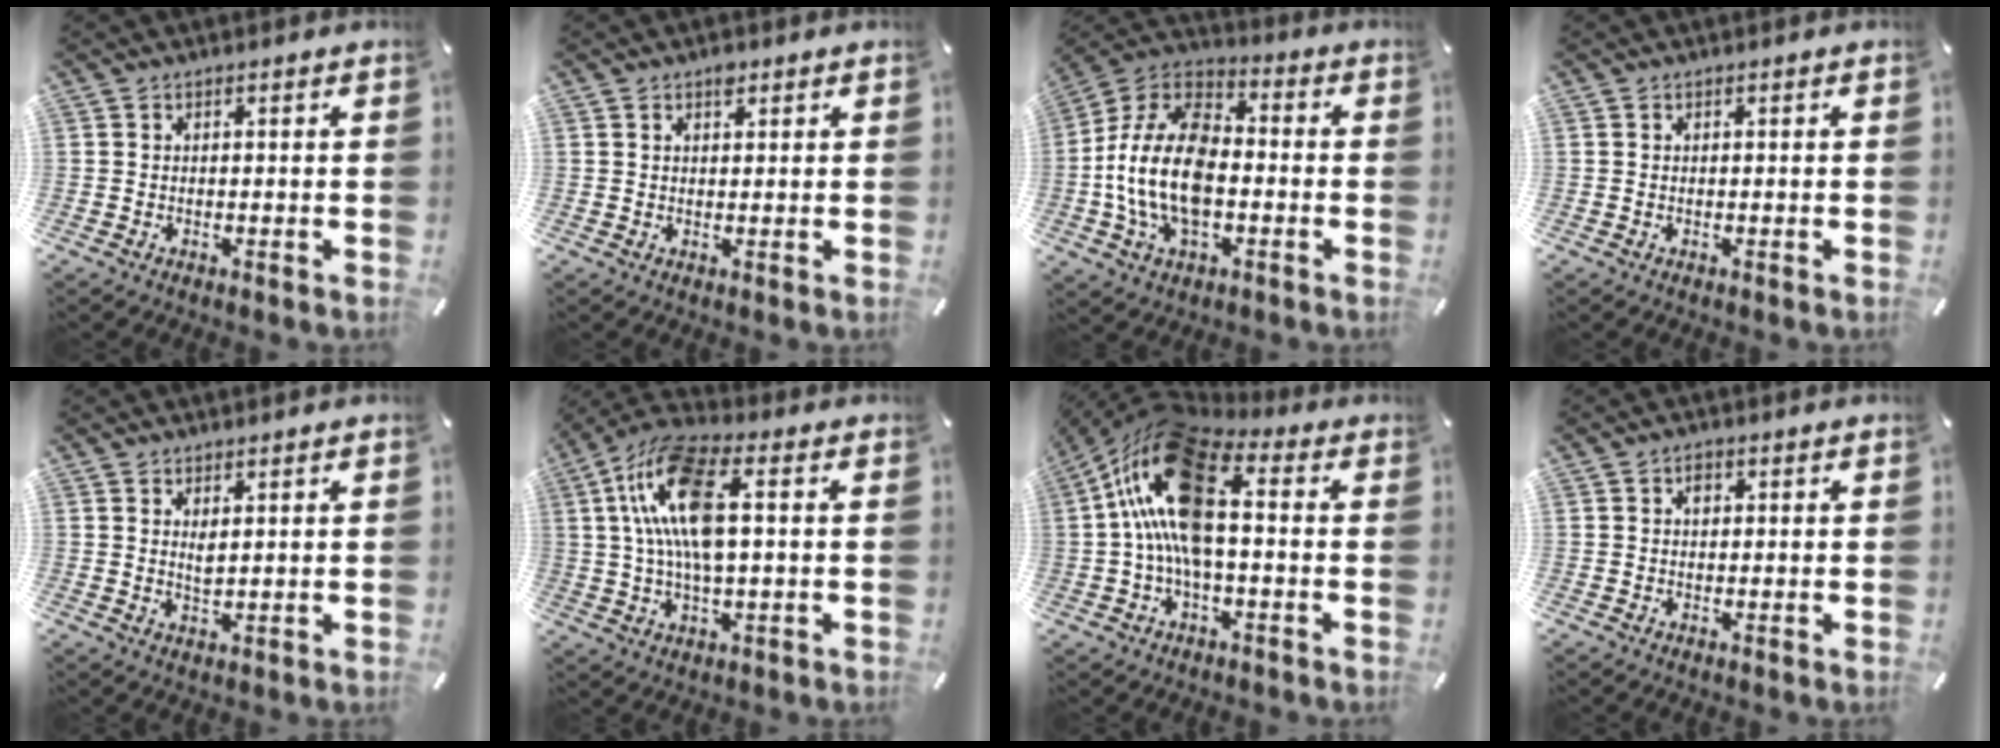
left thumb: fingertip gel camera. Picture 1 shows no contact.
{"total": 1.9, "force": [1.3, 1.1, 1.0], "torque": [-0.013, -0.001, 0.021]}
{"total": 17.5, "force": [-4.0, 11.0, 13.1], "torque": [-0.290, 0.016, -0.077]}
{"total": 0.0}
{"total": 2.3, "force": [1.4, 0.8, 1.7], "torque": [-0.029, -0.002, 0.023]}
{"total": 14.7, "force": [2.5, 6.3, 13.1], "torque": [-0.276, -0.001, 0.040]}
{"total": 19.5, "force": [2.1, 10.4, 16.4], "torque": [-0.319, 0.000, 0.038]}
{"total": 1.5, "force": [0.4, 1.2, 0.8], "torque": [-0.009, 0.003, 0.004]}